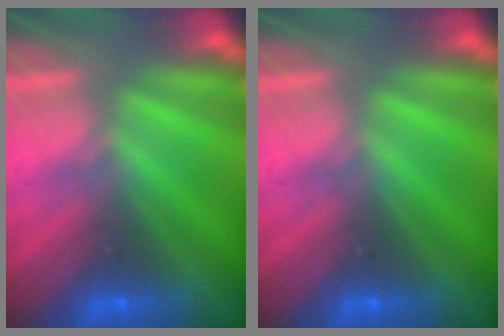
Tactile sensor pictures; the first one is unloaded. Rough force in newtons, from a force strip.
{"total": 0.0}